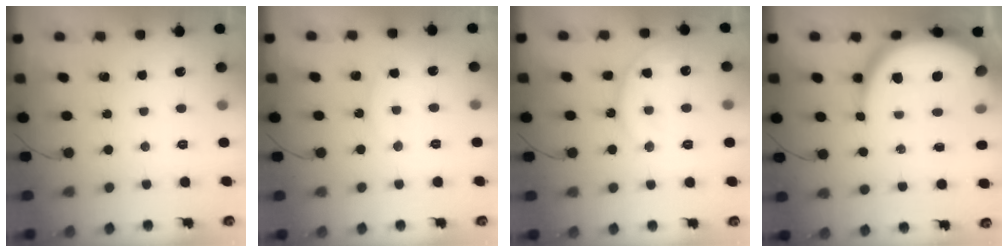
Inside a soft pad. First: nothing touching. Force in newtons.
{"total": 4.9, "press": 4.8, "slide": 0.5}
{"total": 13.5, "press": 13.4, "slide": 1.2}
{"total": 14.9, "press": 14.8, "slide": 1.8}